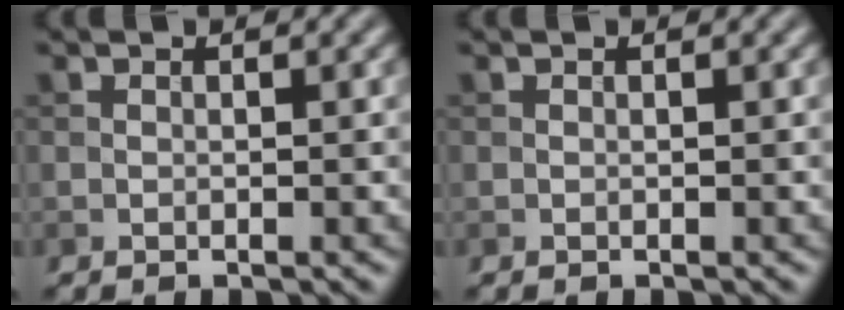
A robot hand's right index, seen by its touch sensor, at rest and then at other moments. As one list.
[{"total": 0.0}]